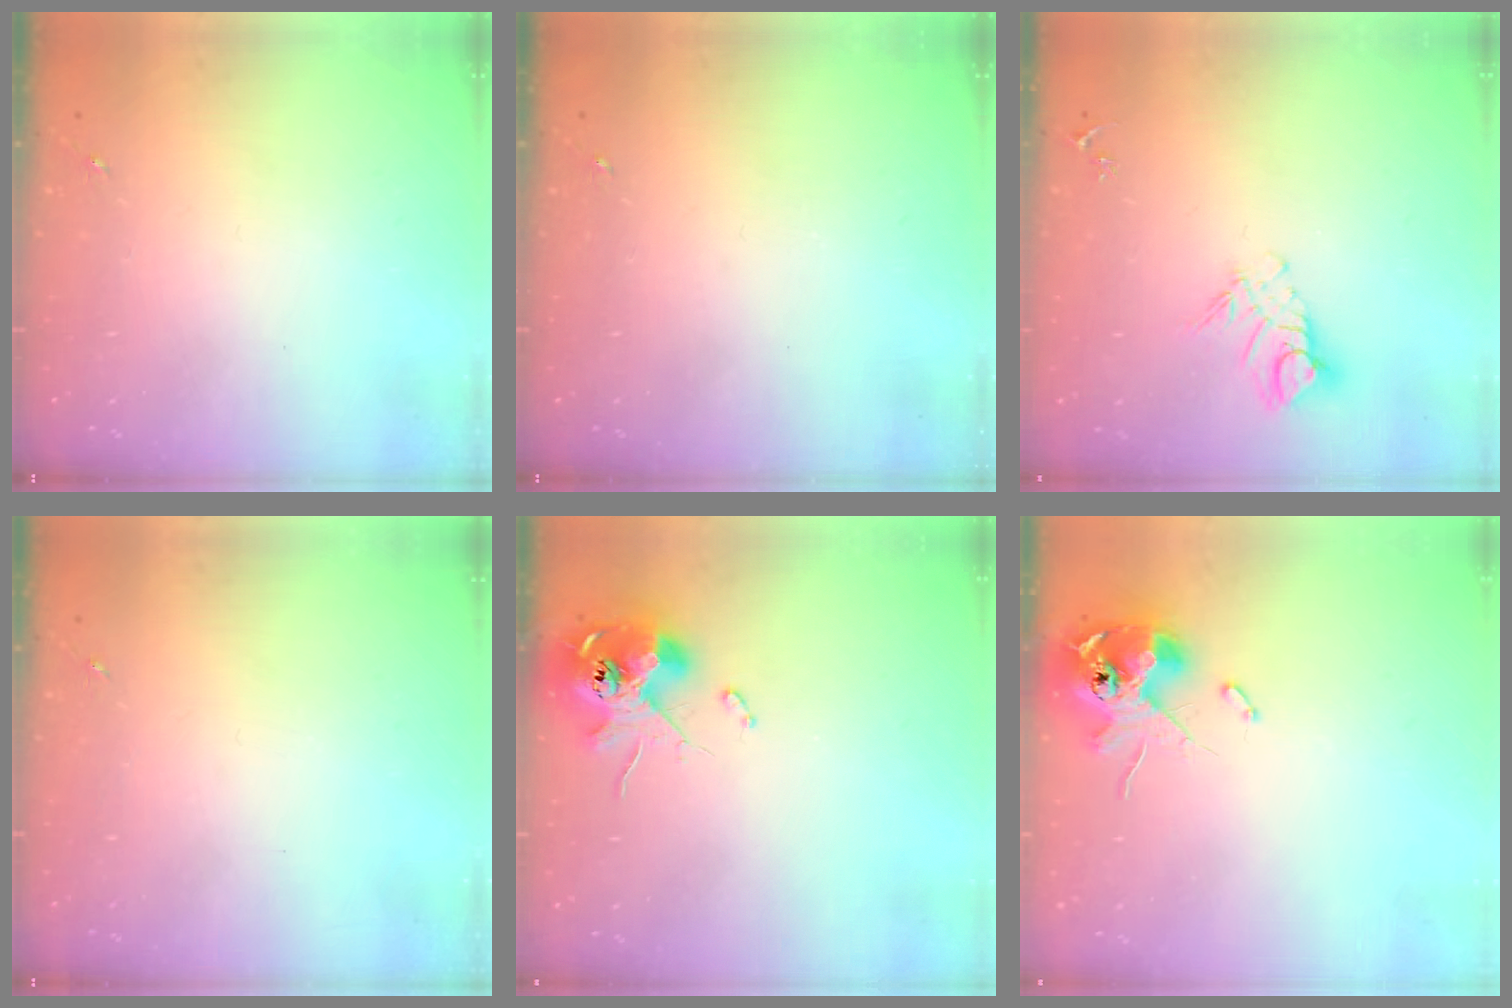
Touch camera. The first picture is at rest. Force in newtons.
{"total": 0.0}
{"total": 9.1, "press": 9.1, "slide": 0.9}
{"total": 0.0}
{"total": 11.4, "press": 11.2, "slide": 1.6}
{"total": 11.6, "press": 11.4, "slide": 2.1}